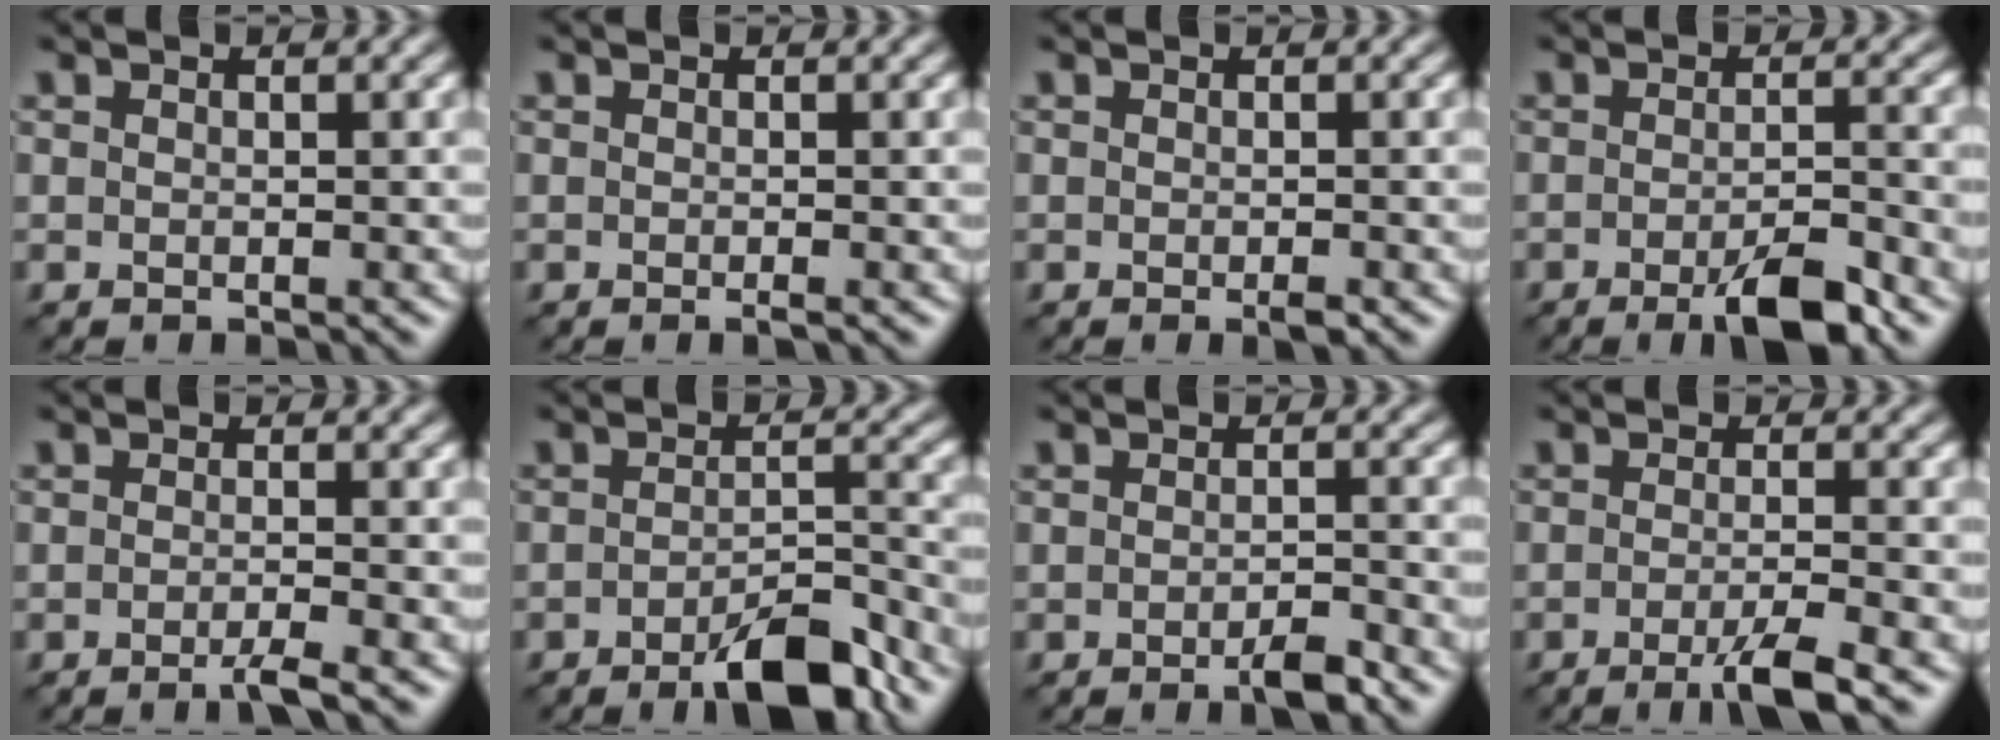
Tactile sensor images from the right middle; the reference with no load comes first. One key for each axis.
{"total": 0.6, "fx": -0.3, "fy": 0.0, "fz": 0.5, "tx": -0.008, "ty": -0.004, "tz": -0.006}
{"total": 1.0, "fx": -0.5, "fy": 0.1, "fz": 0.9, "tx": -0.014, "ty": -0.004, "tz": -0.009}
{"total": 5.1, "fx": -2.6, "fy": 1.0, "fz": 4.2, "tx": -0.069, "ty": -0.003, "tz": -0.045}
{"total": 2.0, "fx": -1.1, "fy": 0.3, "fz": 1.6, "tx": -0.020, "ty": -0.001, "tz": -0.027}
{"total": 6.4, "fx": -4.1, "fy": 1.7, "fz": 4.6, "tx": -0.070, "ty": 0.003, "tz": -0.064}
{"total": 2.4, "fx": -1.5, "fy": 0.4, "fz": 1.9, "tx": -0.030, "ty": 0.000, "tz": -0.029}
{"total": 3.8, "fx": -1.9, "fy": 0.6, "fz": 3.2, "tx": -0.049, "ty": -0.004, "tz": -0.042}